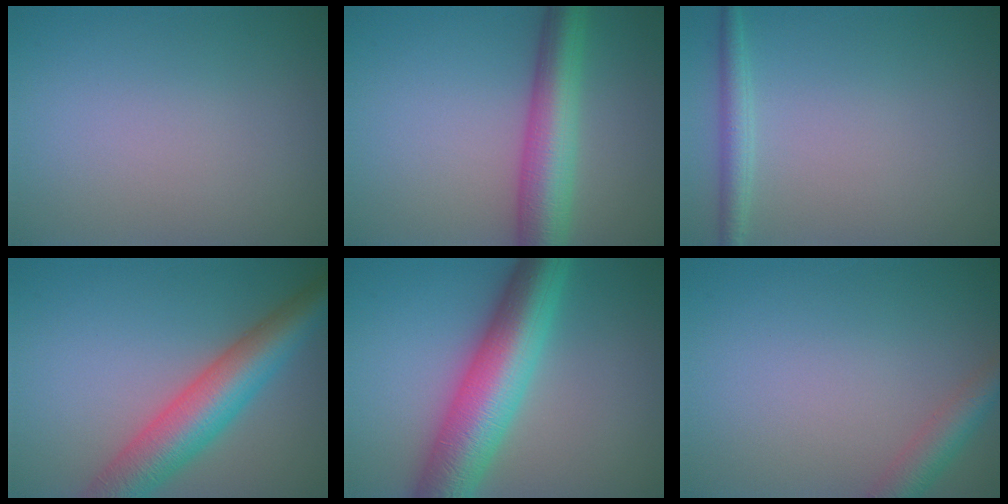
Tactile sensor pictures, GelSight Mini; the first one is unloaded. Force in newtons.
{"total": 7.0, "press": 7.0, "slide": 0.0}
{"total": 1.9, "press": 1.9, "slide": 0.1}
{"total": 8.1, "press": 8.1, "slide": 0.2}
{"total": 9.7, "press": 9.7, "slide": 0.1}
{"total": 2.9, "press": 2.9, "slide": 0.2}